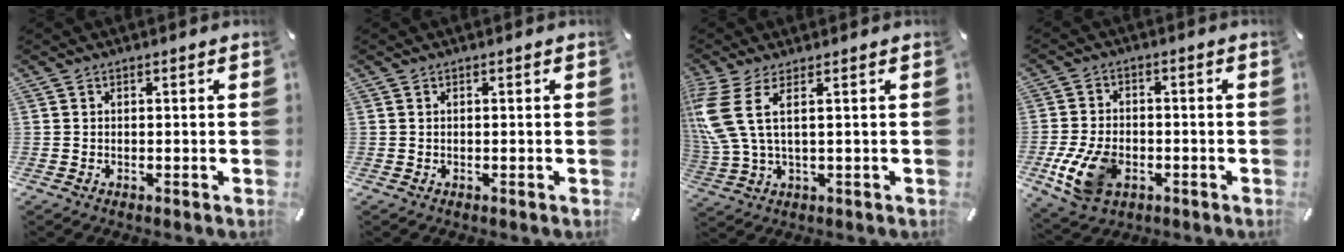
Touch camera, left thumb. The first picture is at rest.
{"total": 0.0}
{"total": 9.1, "force": [2.6, 2.6, 8.3], "torque": [-0.206, -0.021, 0.044]}
{"total": 11.6, "force": [-3.7, 7.6, 7.9], "torque": [-0.164, 0.002, -0.064]}